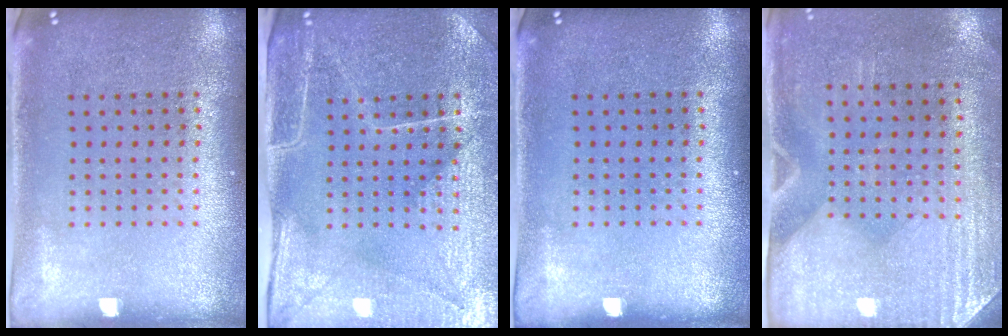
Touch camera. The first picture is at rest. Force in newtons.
{"total": 4.5, "press": 4.0, "slide": 2.1}
{"total": 0.0}
{"total": 2.9, "press": 2.5, "slide": 1.4}